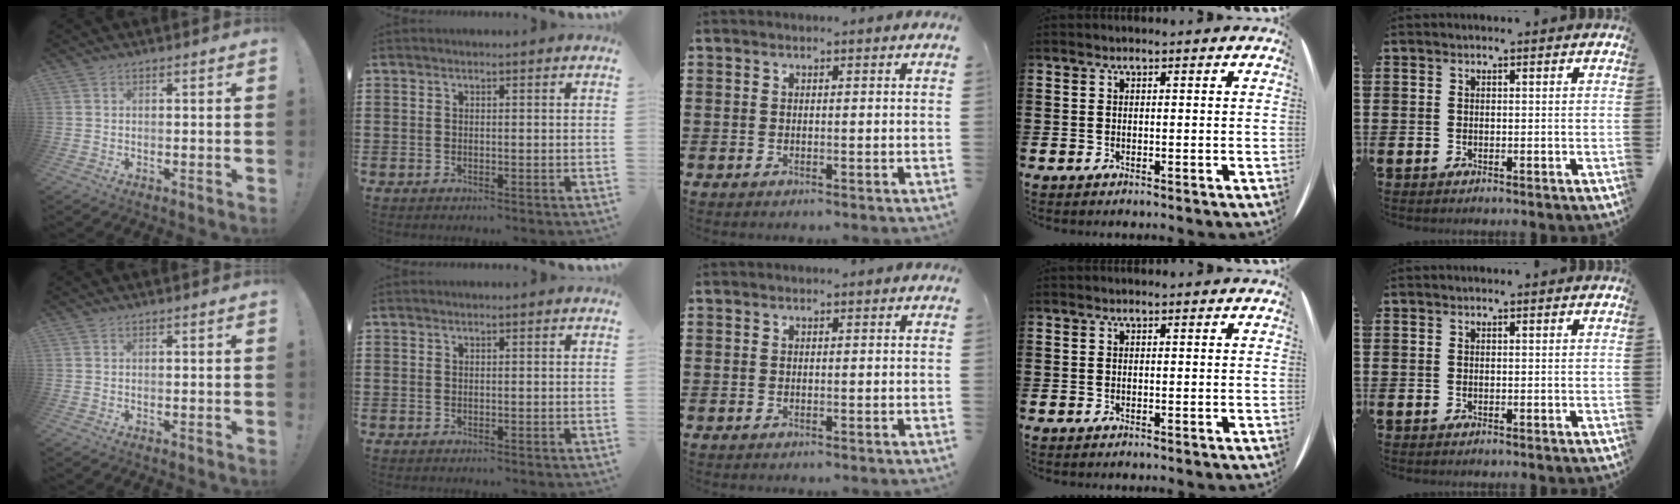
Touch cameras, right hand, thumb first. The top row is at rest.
{}